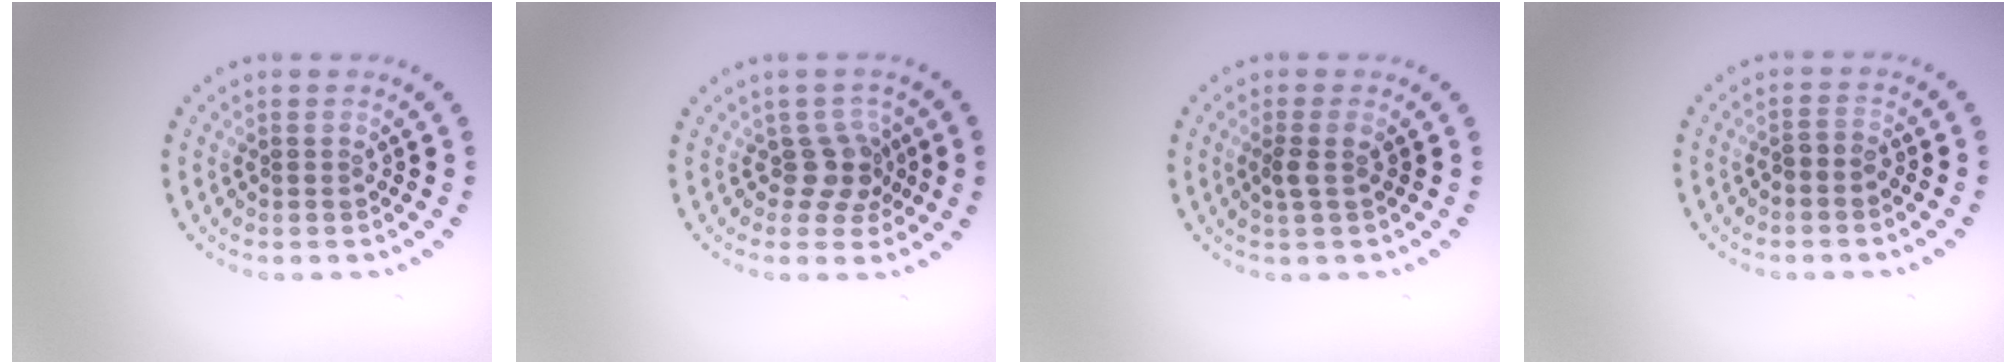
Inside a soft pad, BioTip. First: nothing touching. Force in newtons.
{"total": 2.5, "press": 1.9, "slide": 1.7}
{"total": 1.1, "press": 1.0, "slide": 0.5}
{"total": 0.9, "press": 0.6, "slide": 0.6}